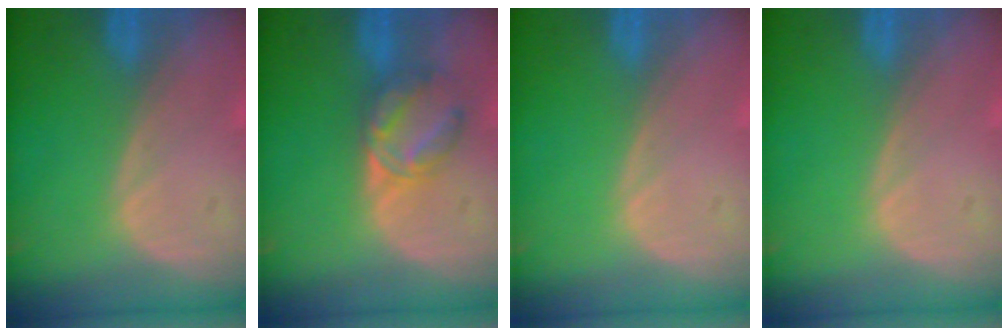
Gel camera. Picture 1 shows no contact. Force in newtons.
{"total": 5.0, "press": 5.0, "slide": 0.5}
{"total": 0.0}
{"total": 0.0}